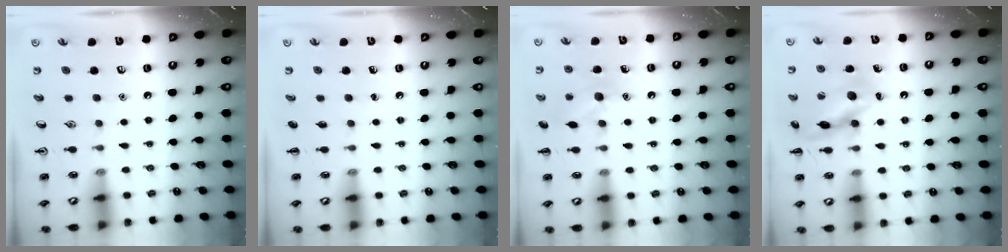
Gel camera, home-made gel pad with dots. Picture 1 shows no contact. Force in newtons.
{"total": 0.0}
{"total": 9.0, "press": 9.0, "slide": 0.9}
{"total": 14.3, "press": 14.2, "slide": 1.2}